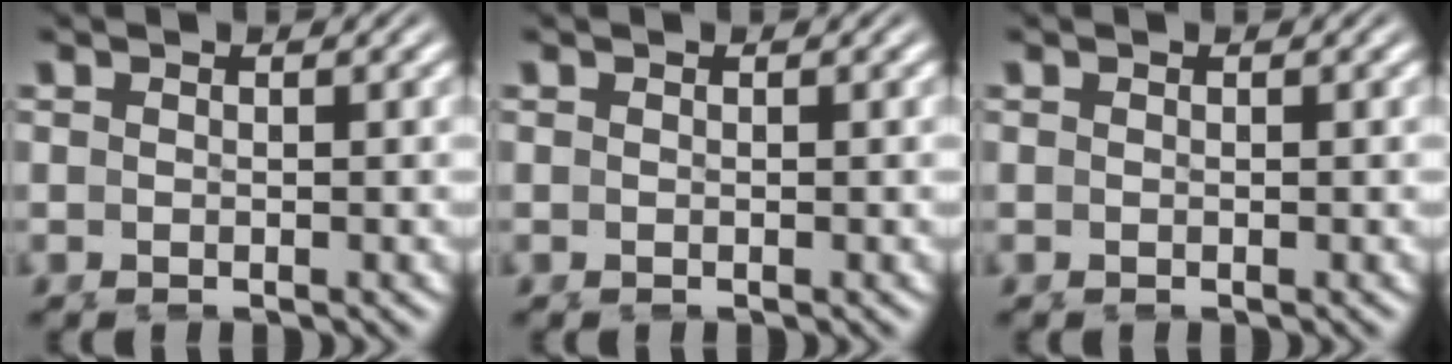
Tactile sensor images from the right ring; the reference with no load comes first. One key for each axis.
{"total": 0.0}
{"total": 0.0}